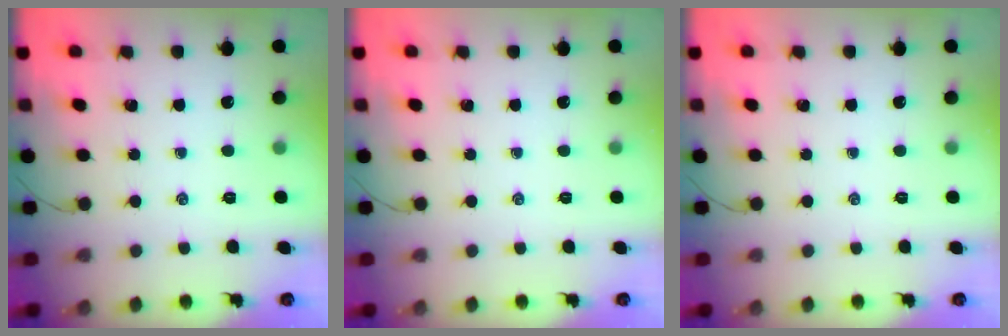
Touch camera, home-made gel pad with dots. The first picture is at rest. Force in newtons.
{"total": 0.0}
{"total": 0.0}